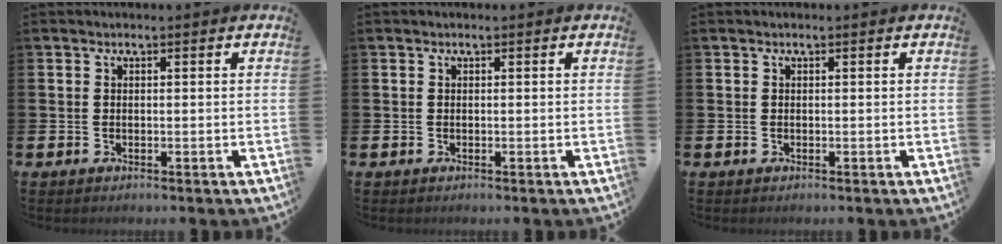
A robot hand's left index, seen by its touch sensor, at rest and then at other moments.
{"total": 0.0}
{"total": 0.0}